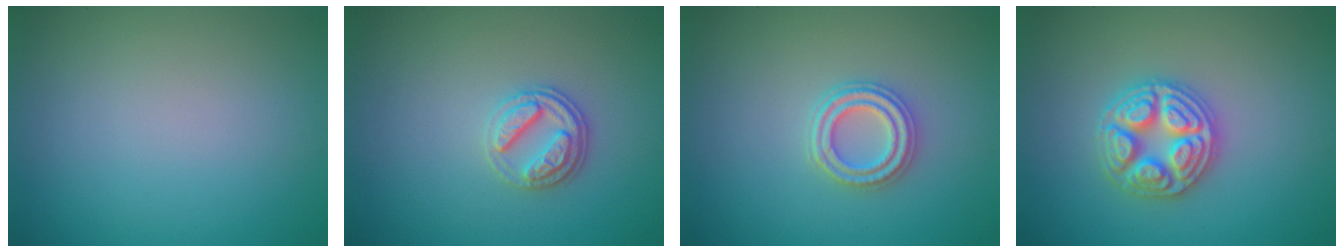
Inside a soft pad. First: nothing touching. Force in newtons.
{"total": 2.8, "press": 2.6, "slide": 1.1}
{"total": 2.7, "press": 2.5, "slide": 0.9}
{"total": 4.9, "press": 4.9, "slide": 0.5}